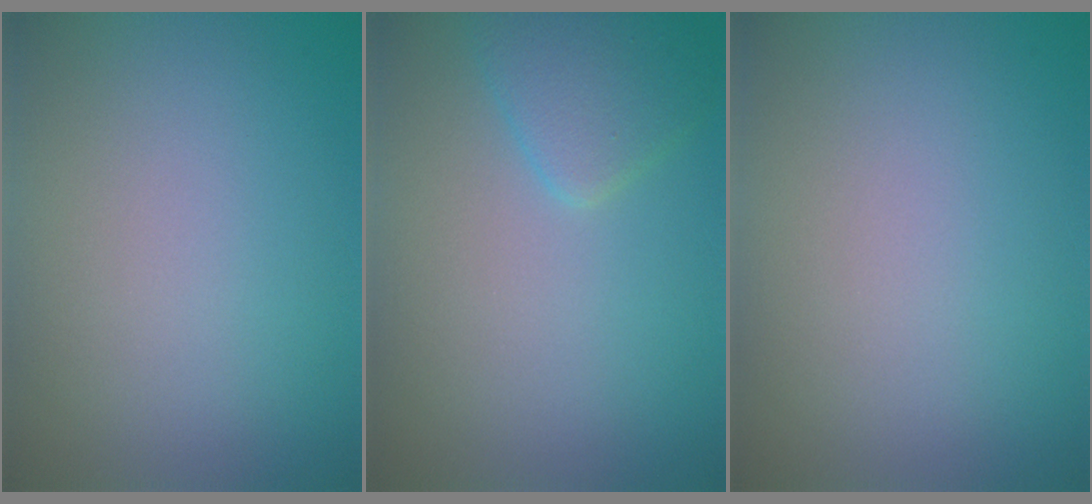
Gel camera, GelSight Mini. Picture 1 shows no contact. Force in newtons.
{"total": 2.7, "press": 2.7, "slide": 0.1}
{"total": 0.0}